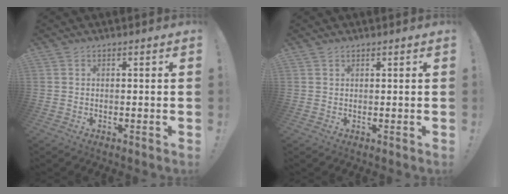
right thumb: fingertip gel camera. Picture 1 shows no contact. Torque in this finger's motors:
{"motor_torque": [-0.06, -0.12, -0.26, -0.08, 0.00]}